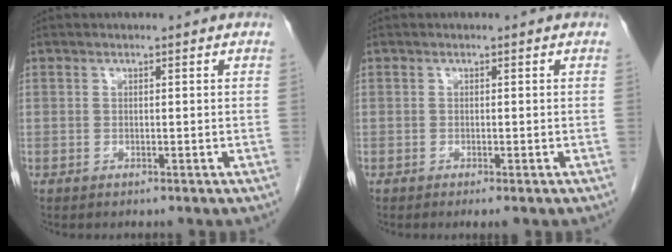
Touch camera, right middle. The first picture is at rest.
{"total": 1.2, "force": [-0.8, 0.0, 0.9], "torque": [-0.014, -0.006, -0.012]}